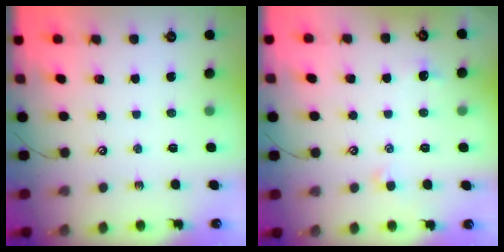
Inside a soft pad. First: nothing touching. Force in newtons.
{"total": 0.9, "press": 0.7, "slide": 0.5}